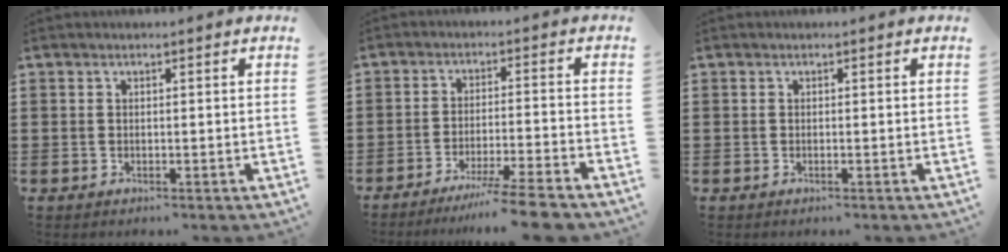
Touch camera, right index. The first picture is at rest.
{"total": 6.3, "force": [-5.4, -0.9, 3.2], "torque": [-0.055, -0.017, -0.104]}
{"total": 0.0}